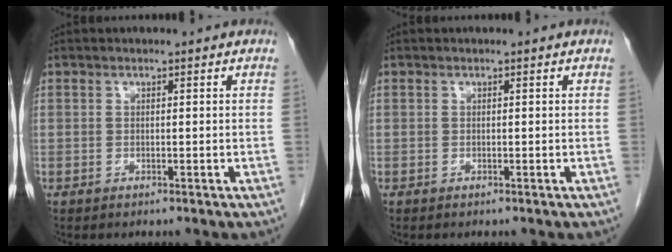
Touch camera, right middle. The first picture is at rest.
{"total": 0.0}